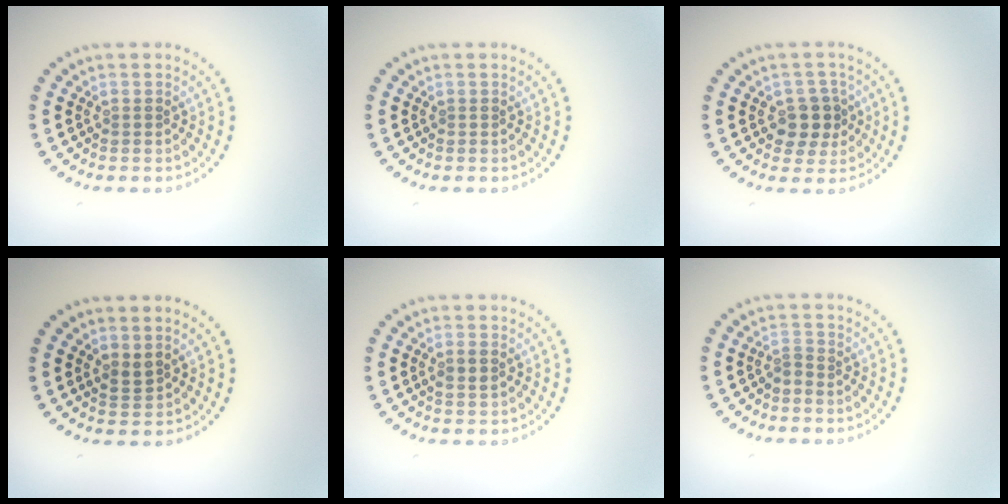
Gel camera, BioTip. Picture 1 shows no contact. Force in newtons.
{"total": 0.0}
{"total": 3.0, "press": 2.8, "slide": 1.1}
{"total": 1.4, "press": 1.2, "slide": 0.6}
{"total": 1.3, "press": 1.3, "slide": 0.3}
{"total": 0.8, "press": 0.4, "slide": 0.7}